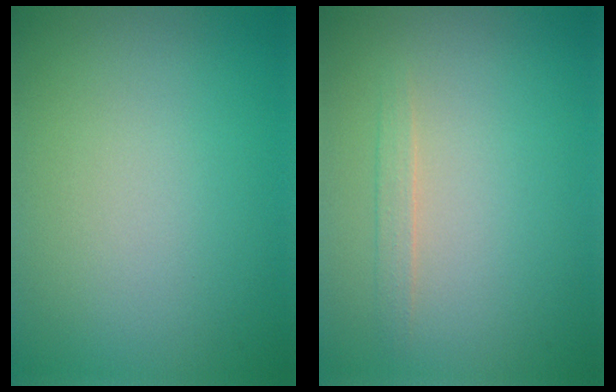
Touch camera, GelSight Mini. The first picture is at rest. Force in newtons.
{"total": 1.1, "press": 1.1, "slide": 0.2}